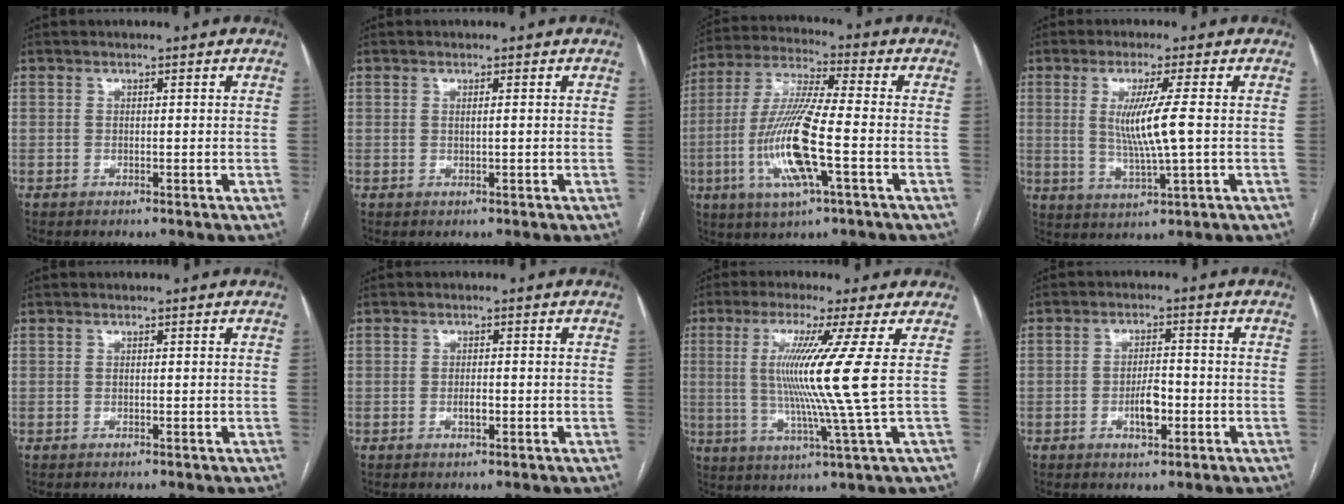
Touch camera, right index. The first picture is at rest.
{"total": 0.6, "force": [0.2, -0.1, 0.6], "torque": [-0.012, 0.000, 0.003]}
{"total": 14.4, "force": [-3.8, 1.2, 13.8], "torque": [-0.289, -0.011, -0.074]}
{"total": 7.6, "force": [0.7, -0.6, 7.5], "torque": [-0.147, -0.014, 0.017]}
{"total": 0.0}
{"total": 1.4, "force": [-0.5, 0.4, 1.2], "torque": [-0.022, 0.001, -0.008]}
{"total": 12.1, "force": [1.7, -3.2, 11.6], "torque": [-0.220, -0.017, 0.034]}
{"total": 4.4, "force": [-1.5, 1.5, 3.8], "torque": [-0.068, 0.002, -0.024]}